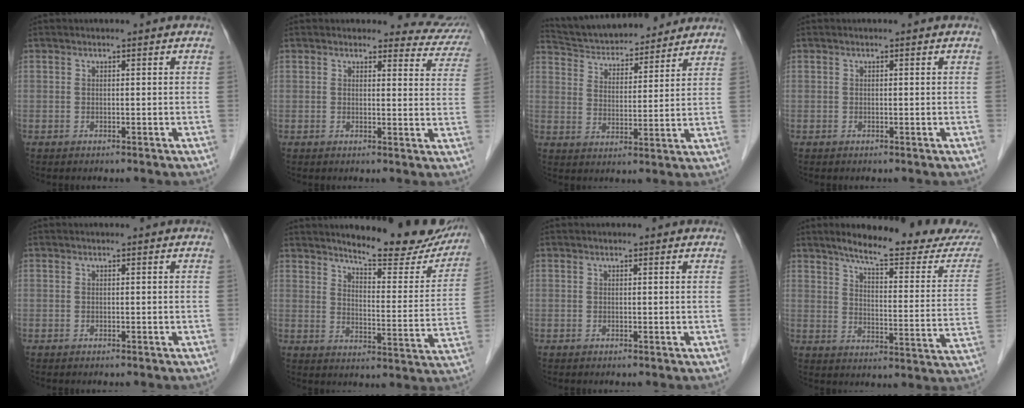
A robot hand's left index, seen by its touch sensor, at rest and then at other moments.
{"total": 7.8, "force": [7.4, 2.6, -0.2], "torque": [0.040, -0.024, 0.047]}
{"total": 17.0, "force": [15.7, 4.2, 4.9], "torque": [-0.085, 0.029, 0.243]}
{"total": 0.0}
{"total": 0.0}
{"total": 17.5, "force": [15.8, 3.4, 6.7], "torque": [-0.072, -0.051, 0.191]}
{"total": 0.5, "force": [0.5, 0.1, 0.1], "torque": [-0.004, 0.000, 0.006]}
{"total": 18.8, "force": [16.9, 1.2, 8.0], "torque": [-0.106, -0.058, 0.212]}